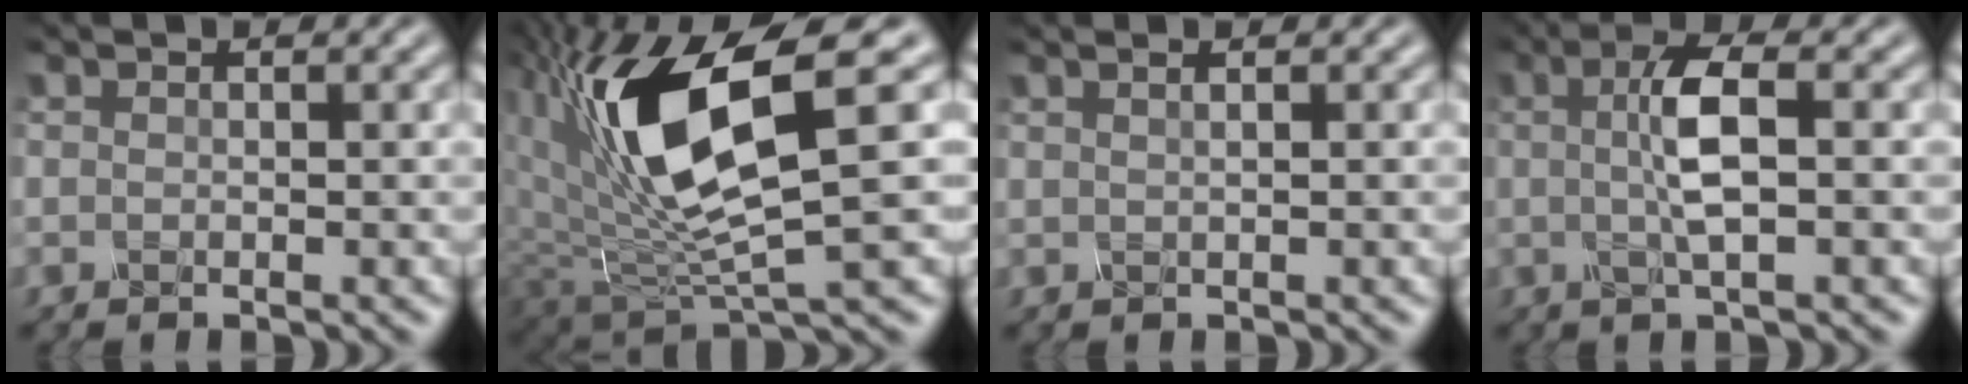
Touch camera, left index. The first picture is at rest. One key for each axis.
{"total": 9.5, "fx": 3.1, "fy": 3.0, "fz": 8.4, "tx": -0.172, "ty": -0.007, "tz": 0.068}
{"total": 2.1, "fx": 1.3, "fy": 1.0, "fz": 1.4, "tx": -0.006, "ty": 0.018, "tz": -0.010}
{"total": 3.1, "fx": 0.4, "fy": 0.3, "fz": 3.1, "tx": -0.070, "ty": 0.008, "tz": 0.013}